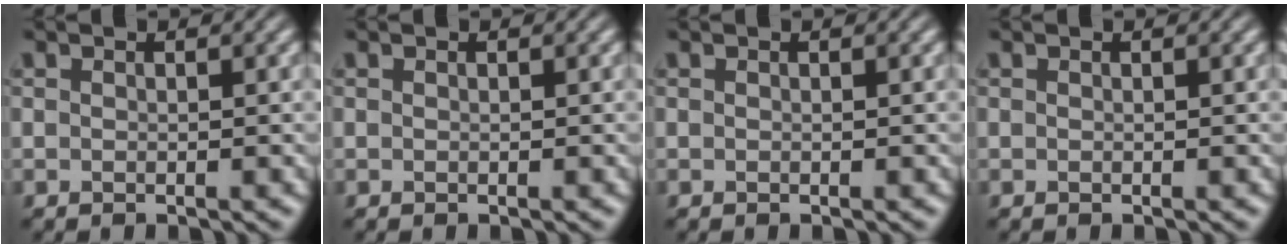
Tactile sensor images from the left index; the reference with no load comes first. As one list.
[{"total": 0.0}, {"total": 0.0}, {"total": 0.0}]